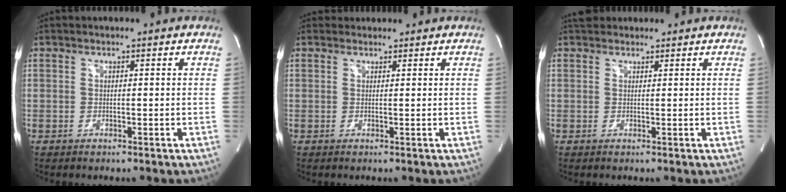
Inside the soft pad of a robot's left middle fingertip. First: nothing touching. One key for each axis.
{"total": 1.4, "fx": 1.2, "fy": 0.6, "fz": -0.3, "tx": 0.001, "ty": 0.016, "tz": 0.018}
{"total": 3.1, "fx": 2.8, "fy": 1.4, "fz": 0.6, "tx": -0.006, "ty": 0.031, "tz": 0.044}